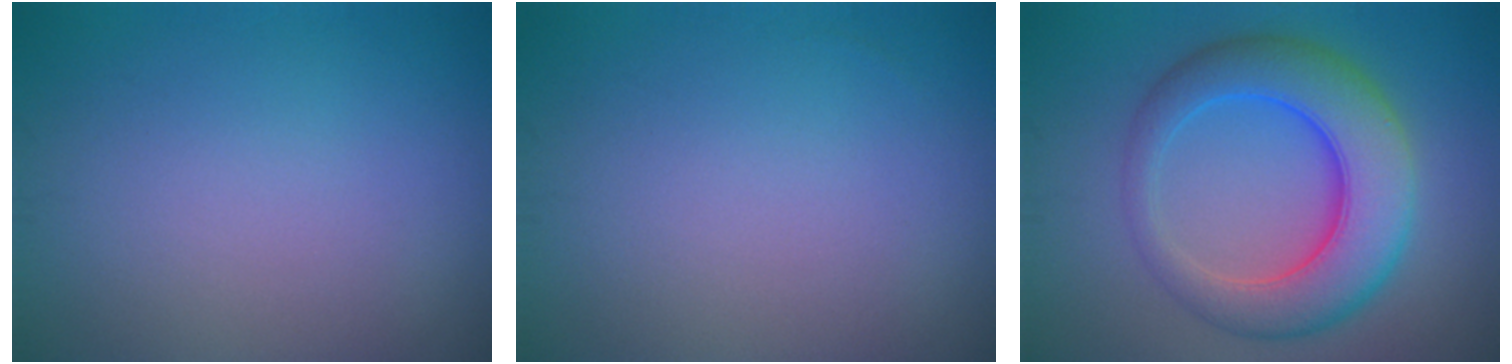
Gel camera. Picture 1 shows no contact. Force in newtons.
{"total": 0.0}
{"total": 8.1, "press": 8.0, "slide": 0.2}